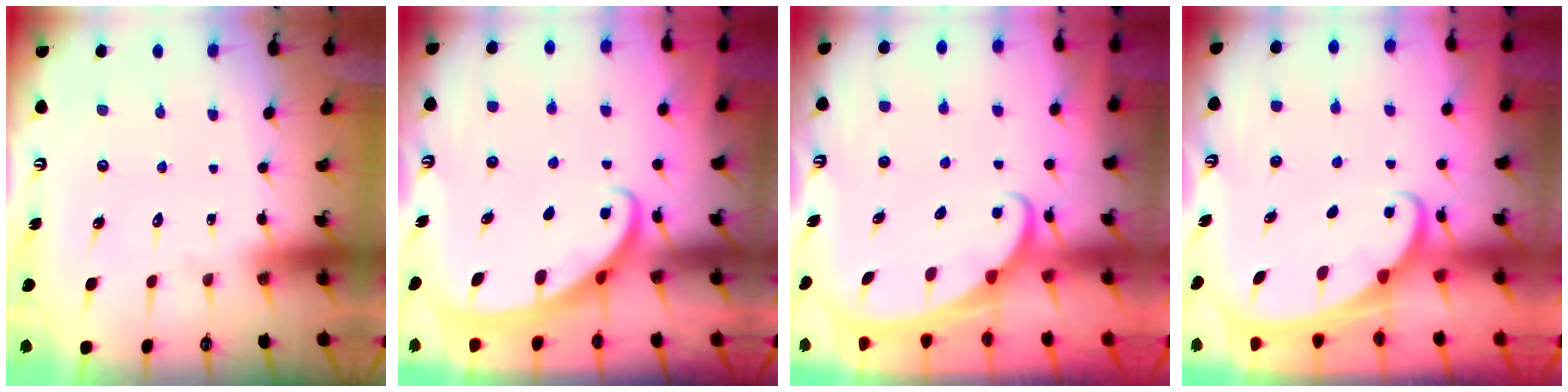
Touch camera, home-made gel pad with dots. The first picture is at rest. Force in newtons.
{"total": 2.7, "press": 2.7, "slide": 0.4}
{"total": 2.4, "press": 2.3, "slide": 0.3}
{"total": 1.9, "press": 1.9, "slide": 0.3}